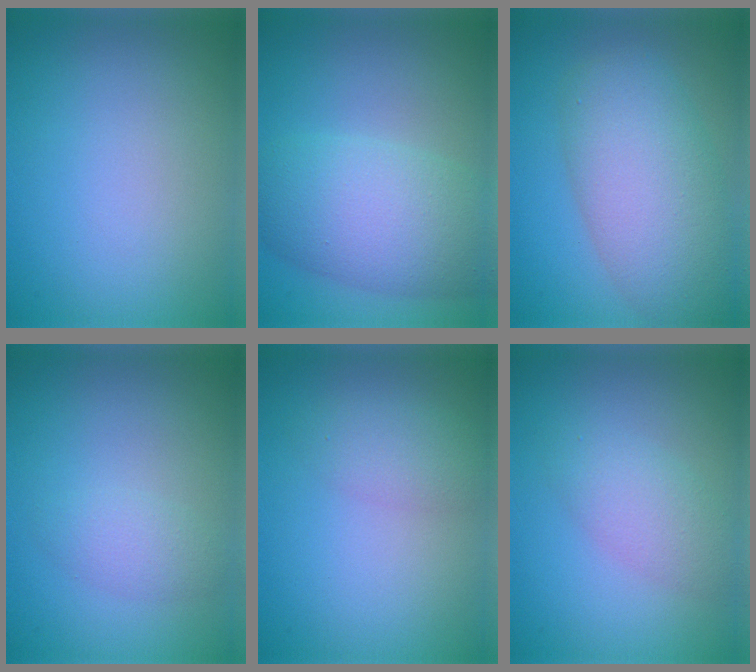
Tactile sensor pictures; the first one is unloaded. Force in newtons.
{"total": 7.8, "press": 7.8, "slide": 0.4}
{"total": 8.5, "press": 8.5, "slide": 0.5}
{"total": 1.8, "press": 1.8, "slide": 0.1}
{"total": 2.3, "press": 2.3, "slide": 0.1}
{"total": 3.0, "press": 3.0, "slide": 0.1}